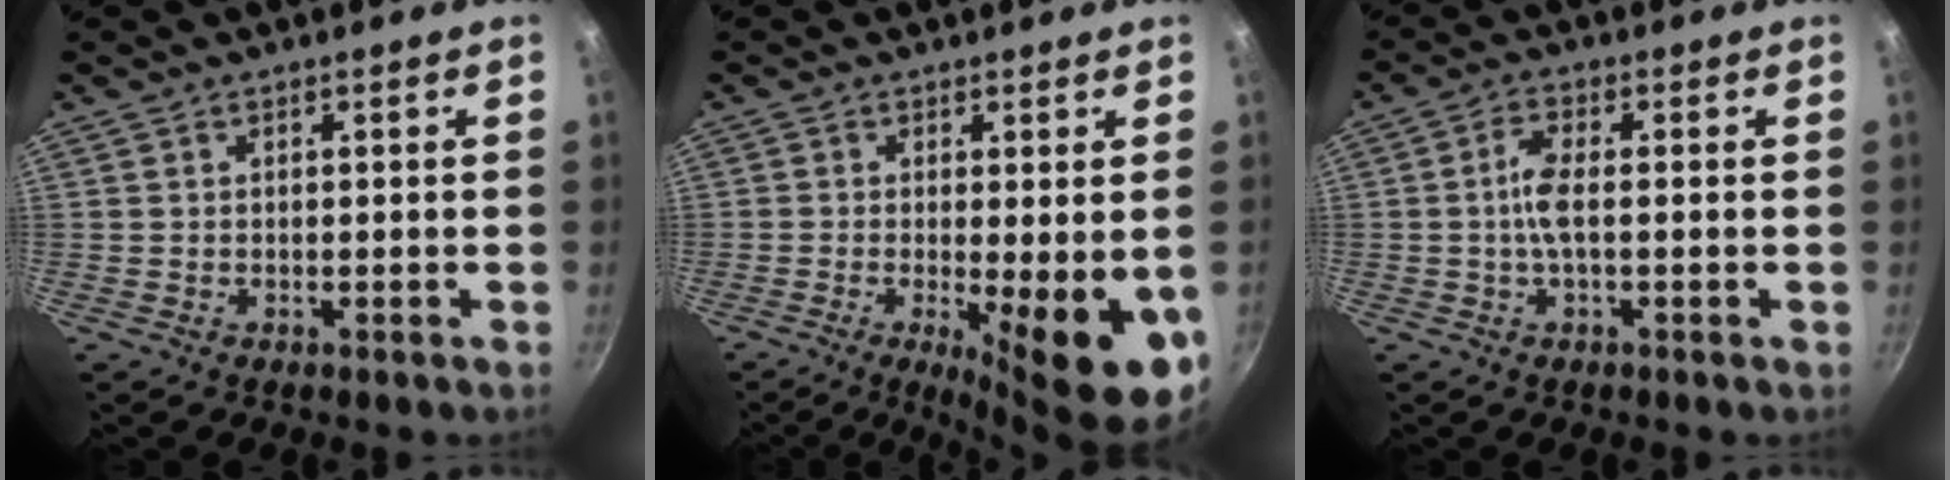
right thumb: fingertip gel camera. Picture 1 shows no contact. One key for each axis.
{"total": 12.9, "fx": -3.1, "fy": 3.4, "fz": 12.1, "tx": -0.156, "ty": -0.014, "tz": -0.035}
{"total": 4.6, "fx": -0.4, "fy": 1.3, "fz": 4.4, "tx": -0.102, "ty": 0.009, "tz": -0.015}